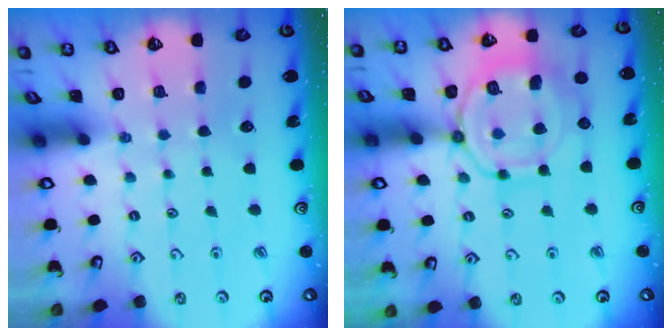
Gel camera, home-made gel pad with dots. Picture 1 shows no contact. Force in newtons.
{"total": 13.6, "press": 13.6, "slide": 1.3}